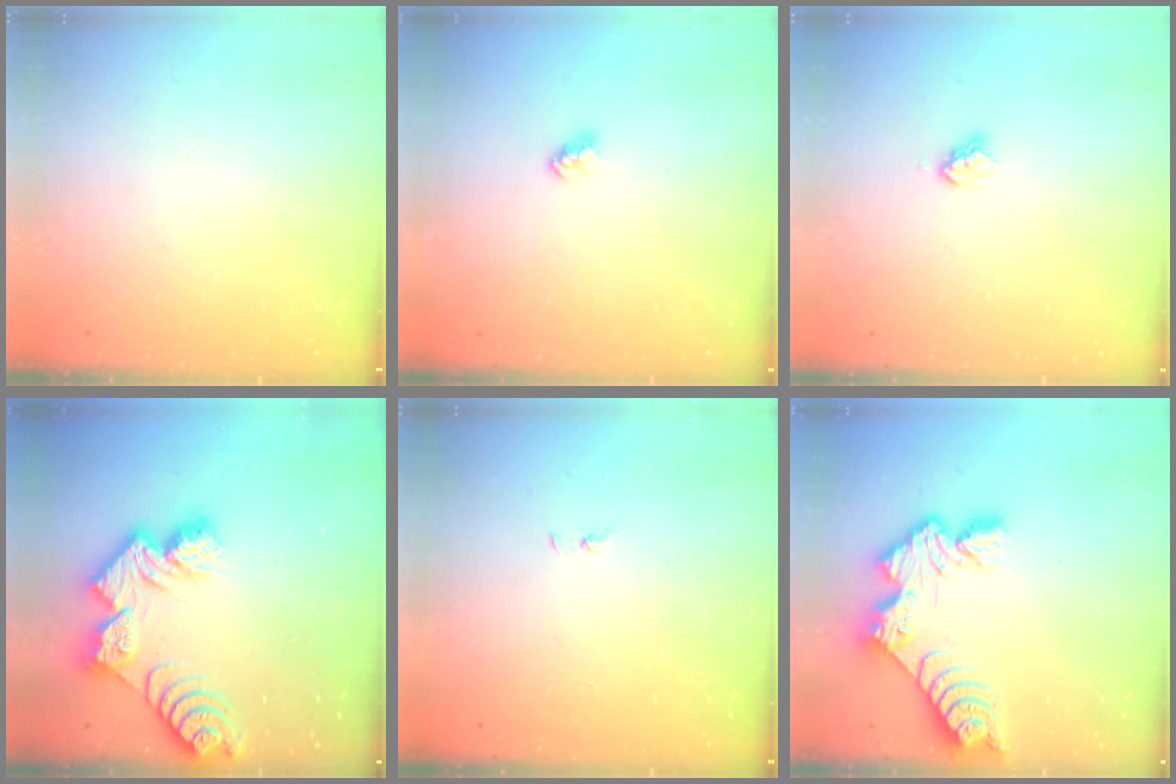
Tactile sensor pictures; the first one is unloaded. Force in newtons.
{"total": 2.3, "press": 2.3, "slide": 0.1}
{"total": 4.6, "press": 4.6, "slide": 0.3}
{"total": 12.5, "press": 12.5, "slide": 1.1}
{"total": 0.7, "press": 0.7, "slide": 0.1}
{"total": 10.9, "press": 10.9, "slide": 0.8}